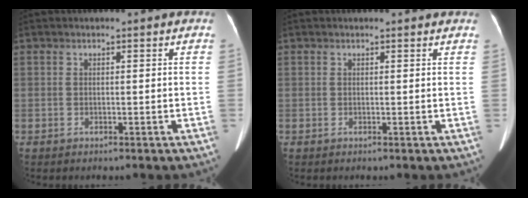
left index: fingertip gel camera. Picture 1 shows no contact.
{"total": 1.7, "force": [1.6, 0.3, 0.4], "torque": [-0.014, 0.008, 0.011]}